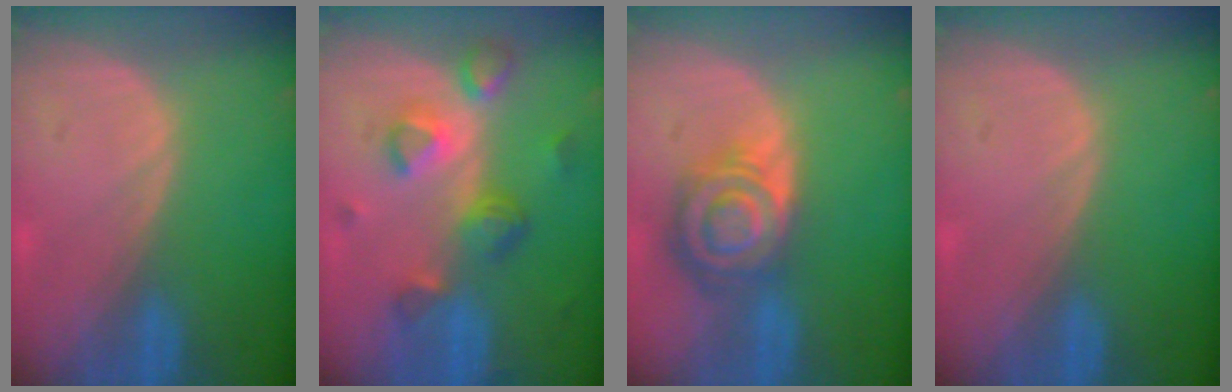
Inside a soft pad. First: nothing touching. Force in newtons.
{"total": 7.8, "press": 7.0, "slide": 3.6}
{"total": 8.6, "press": 7.4, "slide": 4.4}
{"total": 0.0}